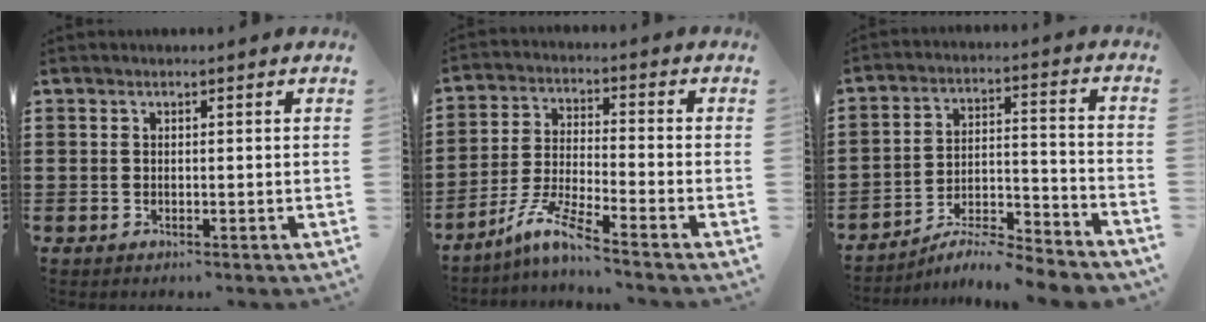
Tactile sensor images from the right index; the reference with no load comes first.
{"total": 6.9, "force": [-5.6, -0.1, 4.0], "torque": [-0.099, -0.017, -0.114]}
{"total": 6.5, "force": [-6.3, 0.0, 1.8], "torque": [-0.023, 0.003, -0.123]}